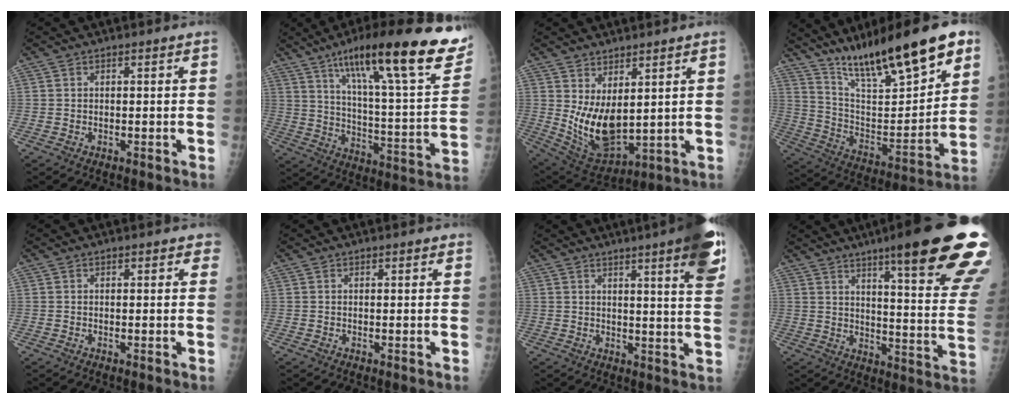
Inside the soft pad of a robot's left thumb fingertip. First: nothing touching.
{"total": 29.3, "force": [17.5, 5.6, 22.9], "torque": [-0.321, -0.042, 0.267]}
{"total": 11.4, "force": [2.4, 5.6, 9.6], "torque": [-0.158, -0.035, 0.070]}
{"total": 24.3, "force": [16.7, 5.8, 16.7], "torque": [-0.240, -0.062, 0.288]}
{"total": 1.9, "force": [1.2, 1.0, 1.0], "torque": [0.006, -0.002, 0.008]}
{"total": 1.0, "force": [0.8, 0.4, 0.6], "torque": [-0.005, -0.002, 0.008]}
{"total": 13.8, "force": [7.9, 1.4, 11.2], "torque": [-0.131, -0.033, 0.090]}
{"total": 28.7, "force": [18.3, 3.7, 21.9], "torque": [-0.237, -0.072, 0.246]}